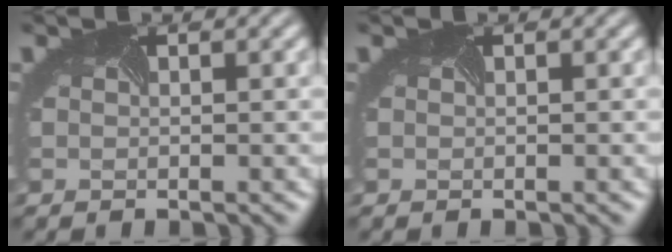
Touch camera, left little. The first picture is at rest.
{"total": 0.0}